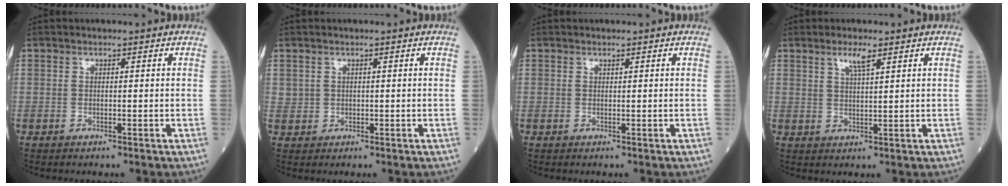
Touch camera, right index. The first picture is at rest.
{"total": 1.2, "force": [0.6, 1.0, 0.1], "torque": [0.008, 0.002, 0.007]}
{"total": 0.0}
{"total": 3.0, "force": [1.9, 0.2, 2.3], "torque": [-0.048, 0.000, 0.037]}